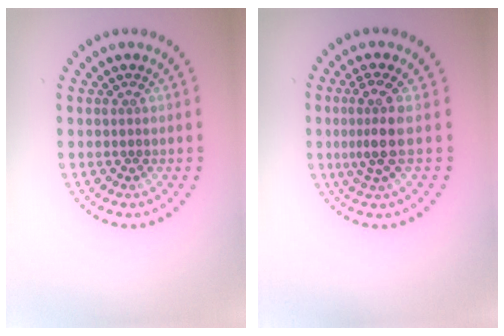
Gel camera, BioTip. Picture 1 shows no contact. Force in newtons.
{"total": 2.9, "press": 2.3, "slide": 1.6}